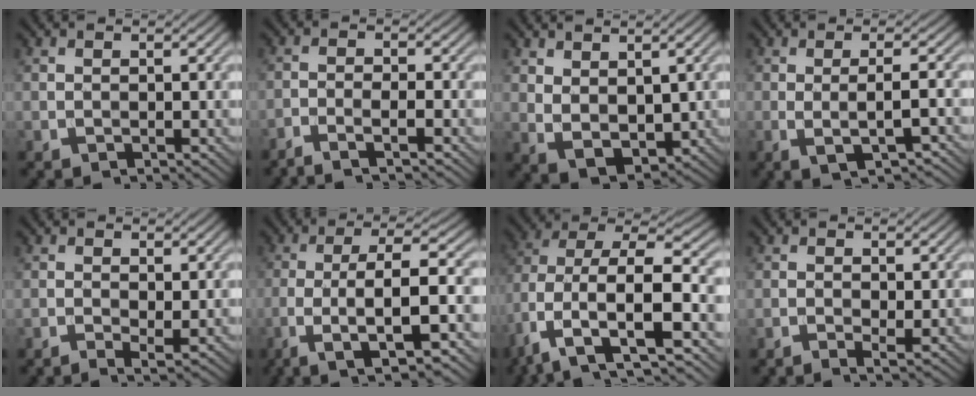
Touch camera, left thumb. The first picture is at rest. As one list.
[{"total": 3.0, "force": [-2.2, 0.4, 1.9], "torque": [-0.035, 0.002, -0.049]}, {"total": 4.1, "force": [1.6, 2.5, 2.9], "torque": [-0.062, -0.014, 0.041]}, {"total": 4.3, "force": [-0.7, 0.8, 4.1], "torque": [-0.074, 0.003, -0.014]}, {"total": 1.8, "force": [-0.4, 0.4, 1.6], "torque": [-0.036, -0.005, -0.008]}, {"total": 10.4, "force": [-3.7, 2.3, 9.5], "torque": [-0.152, 0.014, -0.072]}, {"total": 13.8, "force": [-1.9, 8.1, 11.0], "torque": [-0.252, -0.013, -0.030]}, {"total": 1.5, "force": [-0.5, 0.3, 1.3], "torque": [-0.028, -0.003, -0.010]}]